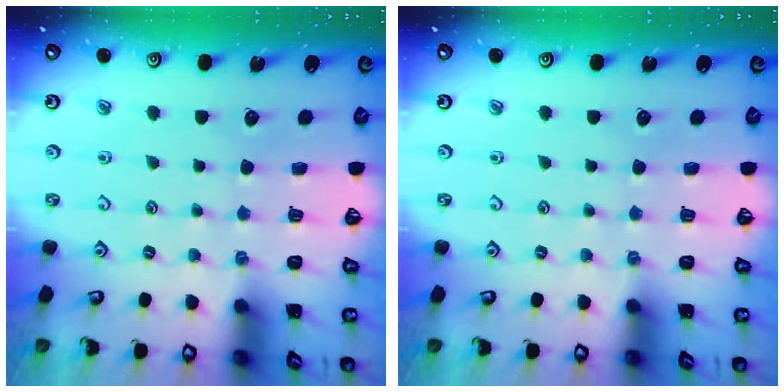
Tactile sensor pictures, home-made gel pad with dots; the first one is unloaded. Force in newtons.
{"total": 0.0}